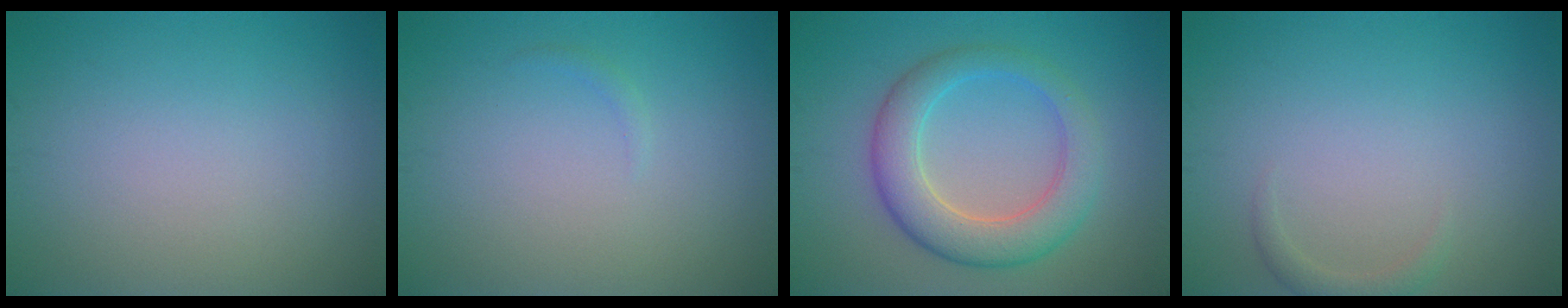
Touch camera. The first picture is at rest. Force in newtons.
{"total": 0.5, "press": 0.5, "slide": 0.1}
{"total": 5.8, "press": 5.8, "slide": 0.2}
{"total": 1.2, "press": 1.2, "slide": 0.2}